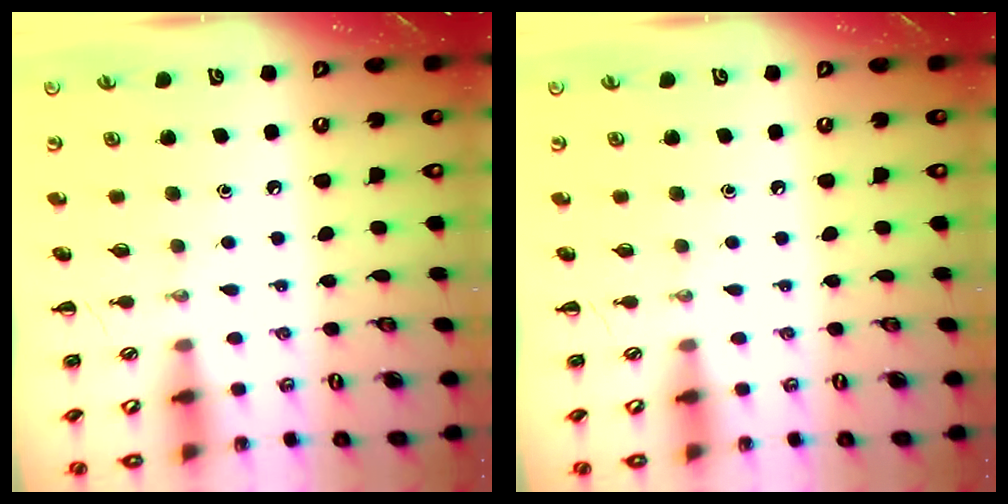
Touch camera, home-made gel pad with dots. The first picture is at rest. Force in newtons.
{"total": 0.0}